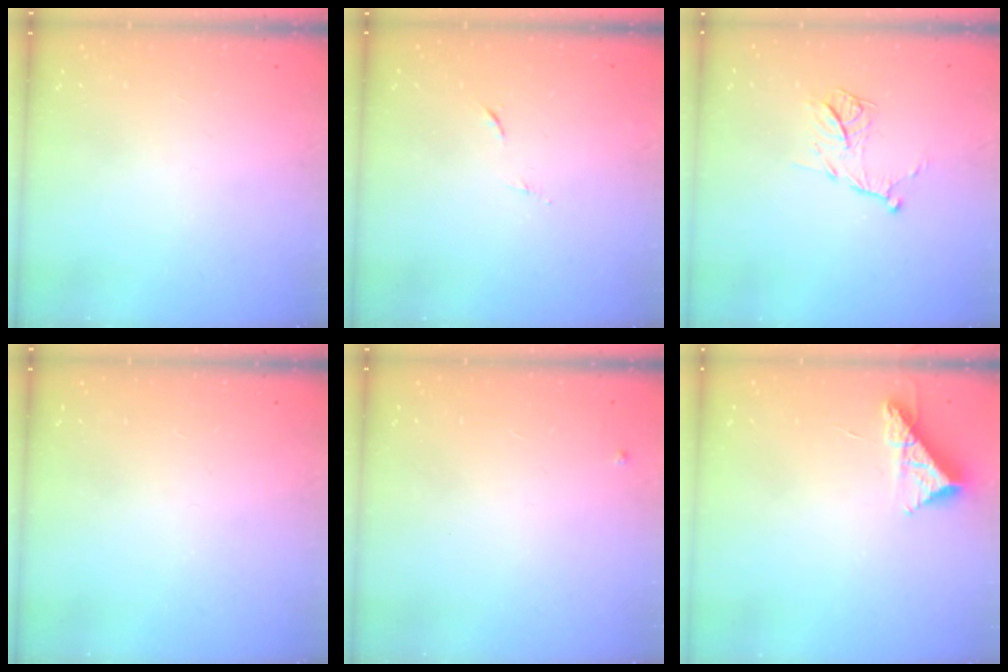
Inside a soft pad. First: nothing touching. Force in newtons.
{"total": 5.4, "press": 5.3, "slide": 0.7}
{"total": 11.8, "press": 11.8, "slide": 0.8}
{"total": 0.0}
{"total": 3.0, "press": 3.0, "slide": 0.5}
{"total": 8.9, "press": 8.9, "slide": 0.3}